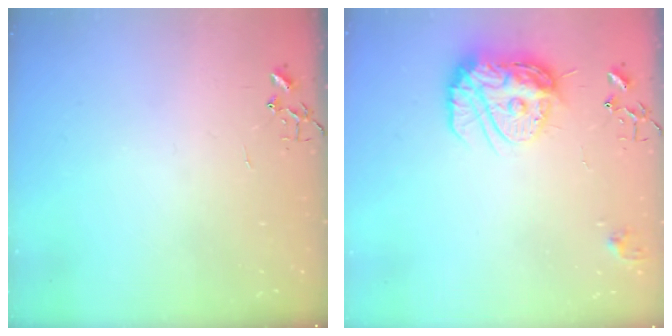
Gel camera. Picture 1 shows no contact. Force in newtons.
{"total": 14.6, "press": 14.5, "slide": 1.5}